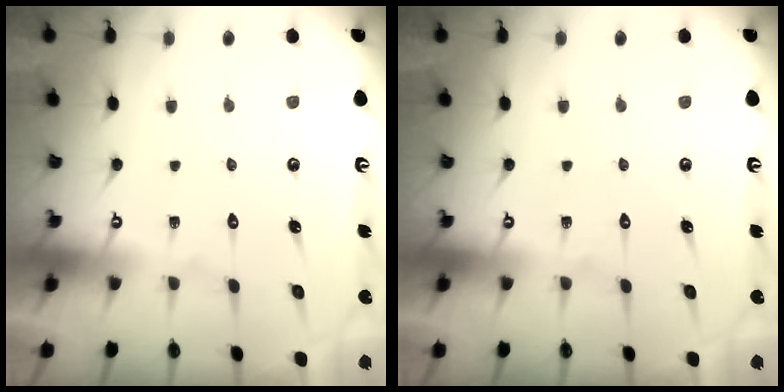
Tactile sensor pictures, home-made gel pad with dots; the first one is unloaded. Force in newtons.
{"total": 0.0}